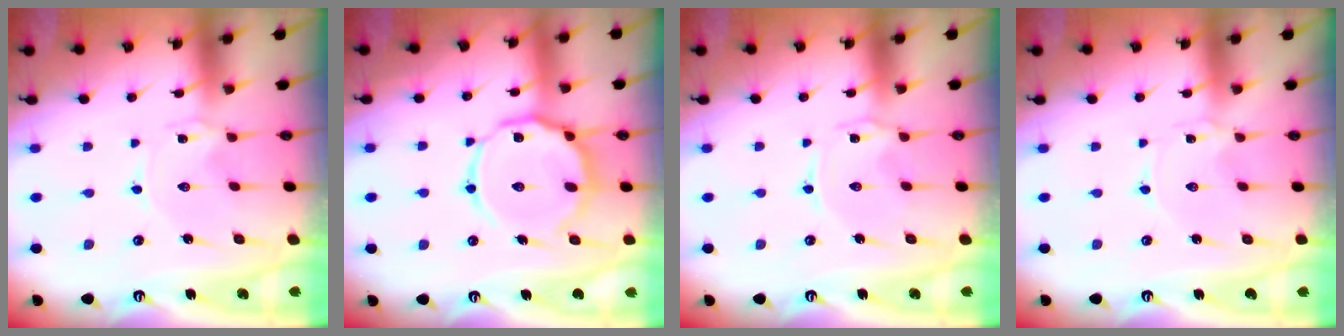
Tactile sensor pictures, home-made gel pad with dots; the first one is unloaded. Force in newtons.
{"total": 14.0, "press": 13.9, "slide": 1.3}
{"total": 1.4, "press": 1.3, "slide": 0.3}
{"total": 0.0}